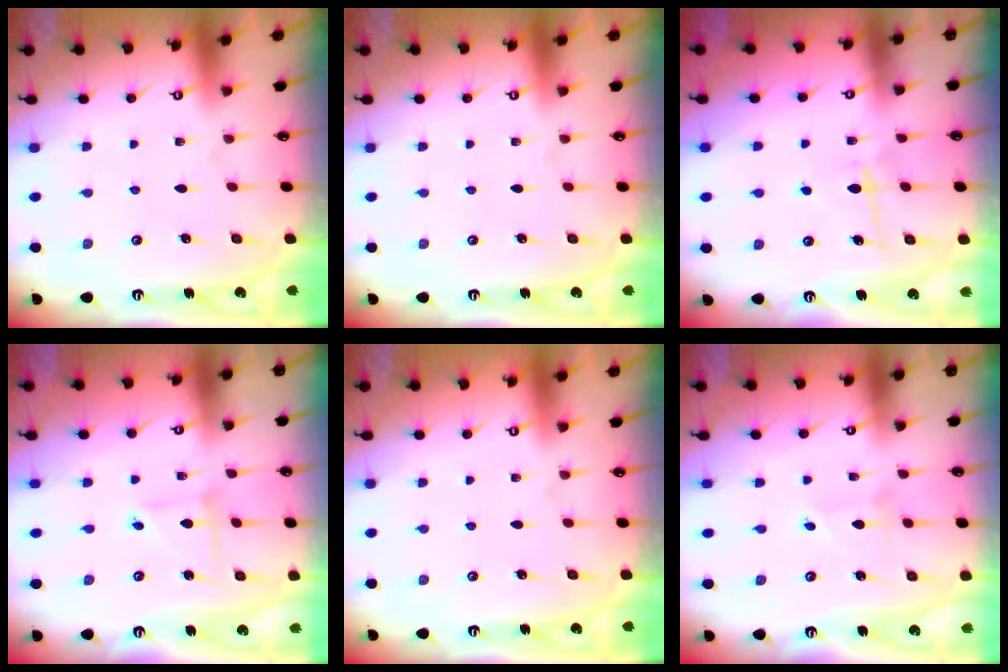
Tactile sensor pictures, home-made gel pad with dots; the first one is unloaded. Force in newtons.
{"total": 0.0}
{"total": 7.0, "press": 7.0, "slide": 0.8}
{"total": 2.4, "press": 2.4, "slide": 0.3}
{"total": 0.0}
{"total": 1.5, "press": 1.5, "slide": 0.1}